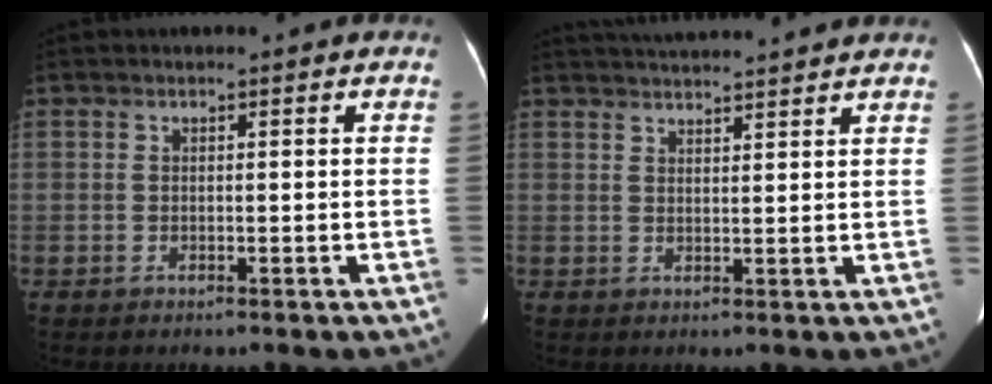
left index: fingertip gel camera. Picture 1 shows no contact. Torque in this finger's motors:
{"motor_torque": [0.85, -1.28, 0.05, 0.01]}